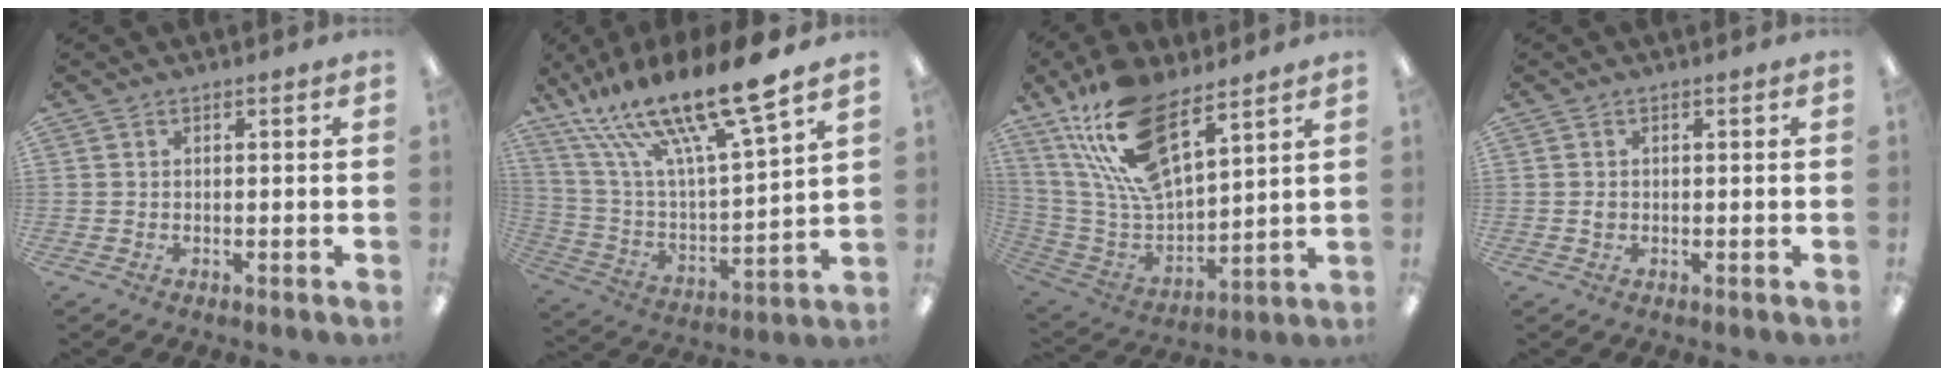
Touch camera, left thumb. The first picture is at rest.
{"total": 22.6, "force": [18.0, 3.1, 13.3], "torque": [-0.244, -0.124, 0.296]}
{"total": 20.6, "force": [13.6, 8.2, 13.1], "torque": [-0.271, -0.073, 0.244]}
{"total": 0.9, "force": [0.0, 0.6, 0.6], "torque": [-0.013, 0.003, -0.002]}